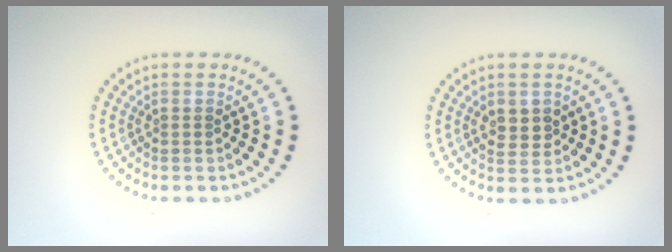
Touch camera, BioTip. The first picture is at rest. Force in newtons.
{"total": 1.7, "press": 1.7, "slide": 0.6}